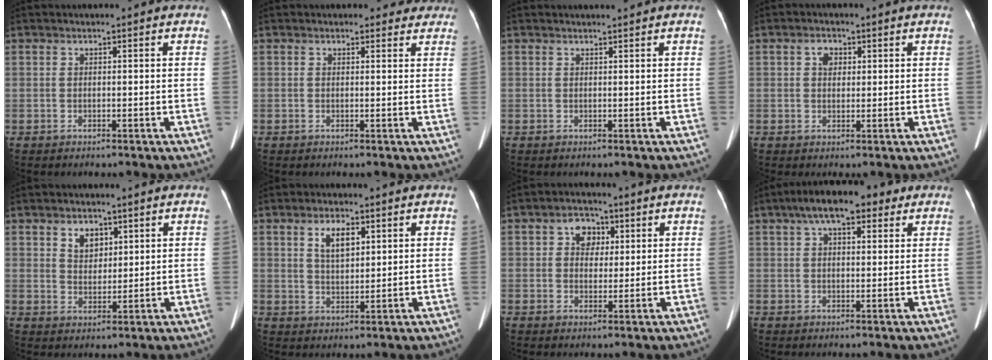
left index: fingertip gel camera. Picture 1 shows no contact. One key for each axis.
{"total": 3.2, "fx": 2.9, "fy": 1.4, "fz": 0.3, "tx": 0.013, "ty": 0.001, "tz": 0.018}
{"total": 1.2, "fx": 1.1, "fy": -0.3, "fz": 0.3, "tx": -0.004, "ty": 0.005, "tz": 0.021}
{"total": 2.2, "fx": 0.8, "fy": 1.7, "fz": 1.3, "tx": -0.023, "ty": 0.010, "tz": 0.012}
{"total": 3.8, "fx": 2.1, "fy": 2.5, "fz": 2.0, "tx": -0.036, "ty": 0.009, "tz": 0.042}
{"total": 4.8, "fx": 2.2, "fy": 2.0, "fz": 3.7, "tx": -0.070, "ty": 0.008, "tz": 0.041}
{"total": 4.2, "fx": 1.4, "fy": 3.2, "fz": 2.3, "tx": -0.037, "ty": 0.016, "tz": 0.024}
{"total": 10.4, "fx": 6.3, "fy": 3.7, "fz": 7.4, "tx": -0.121, "ty": 0.039, "tz": 0.096}